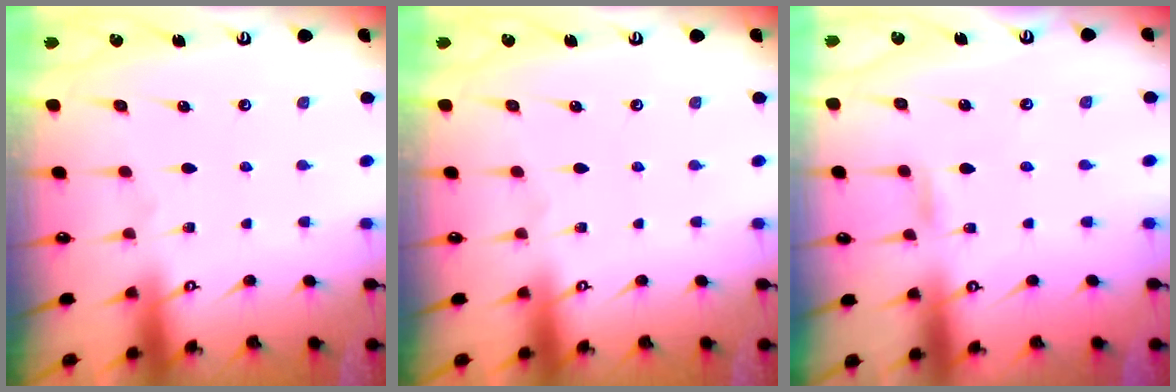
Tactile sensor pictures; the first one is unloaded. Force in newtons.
{"total": 0.0}
{"total": 2.8, "press": 2.8, "slide": 0.2}